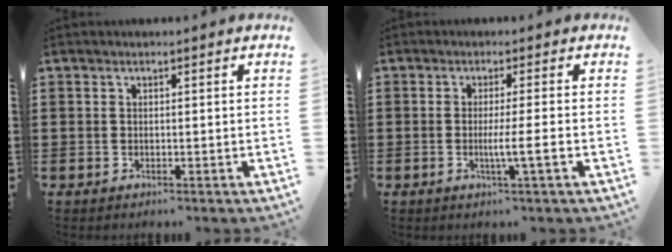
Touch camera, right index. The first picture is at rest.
{"total": 4.1, "force": [-1.0, -0.3, 3.9], "torque": [-0.067, -0.012, -0.020]}